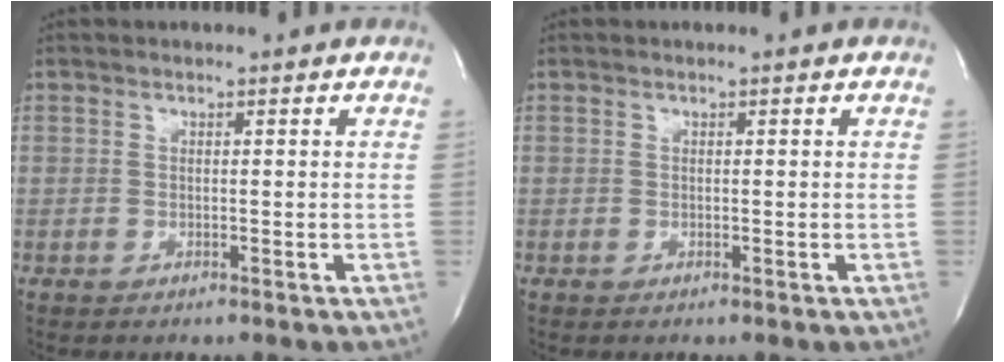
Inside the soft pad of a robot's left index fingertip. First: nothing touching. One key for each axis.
{"total": 0.0}